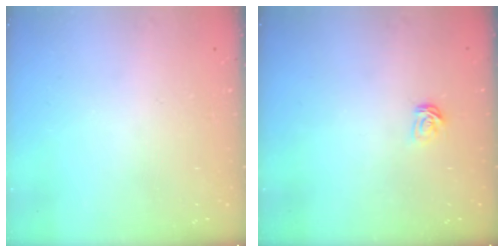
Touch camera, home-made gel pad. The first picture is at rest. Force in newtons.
{"total": 3.6, "press": 3.6, "slide": 0.4}